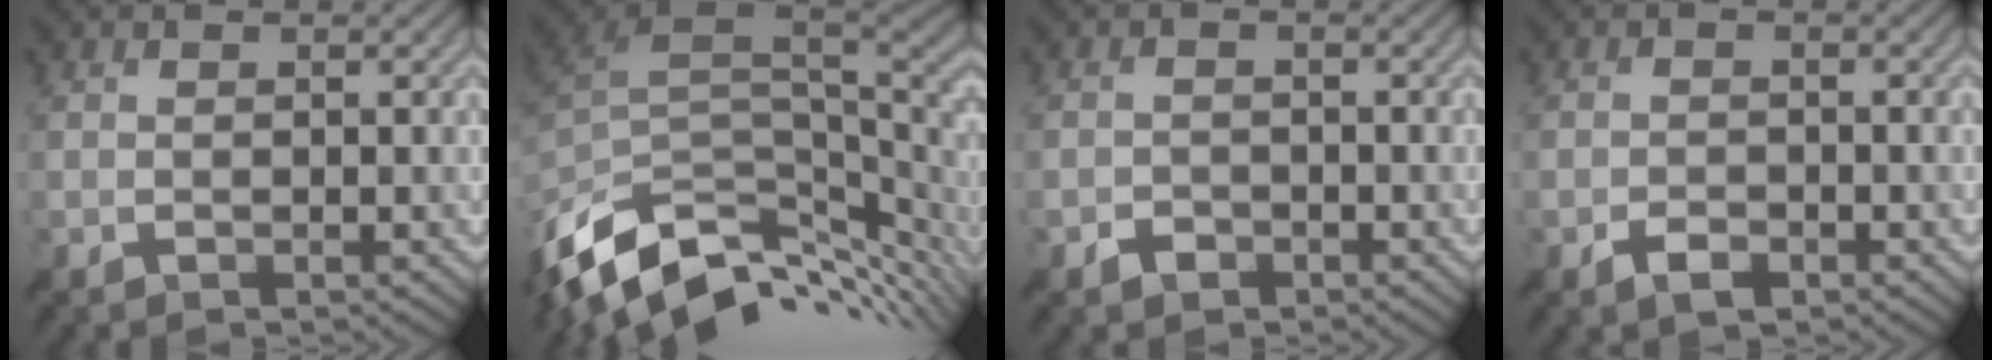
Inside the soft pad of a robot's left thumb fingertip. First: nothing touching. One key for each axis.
{"total": 12.0, "fx": -3.8, "fy": 6.5, "fz": 9.3, "tx": -0.202, "ty": -0.011, "tz": -0.058}
{"total": 1.4, "fx": -0.6, "fy": 1.1, "fz": 0.5, "tx": -0.007, "ty": 0.007, "tz": -0.016}
{"total": 1.9, "fx": -0.7, "fy": 1.1, "fz": 1.4, "tx": -0.027, "ty": 0.006, "tz": -0.015}